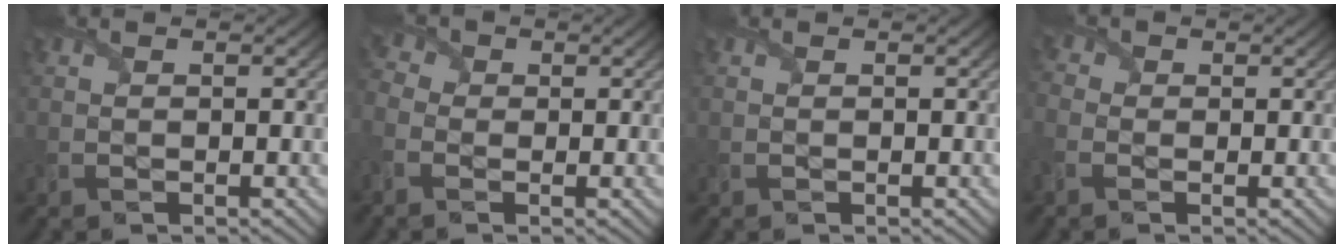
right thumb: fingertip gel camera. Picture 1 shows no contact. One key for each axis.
{"total": 3.7, "fx": -1.1, "fy": 2.9, "fz": 2.0, "tx": -0.067, "ty": 0.001, "tz": -0.028}
{"total": 0.0}
{"total": 3.1, "fx": -0.9, "fy": 2.5, "fz": 1.7, "tx": -0.060, "ty": -0.003, "tz": -0.025}